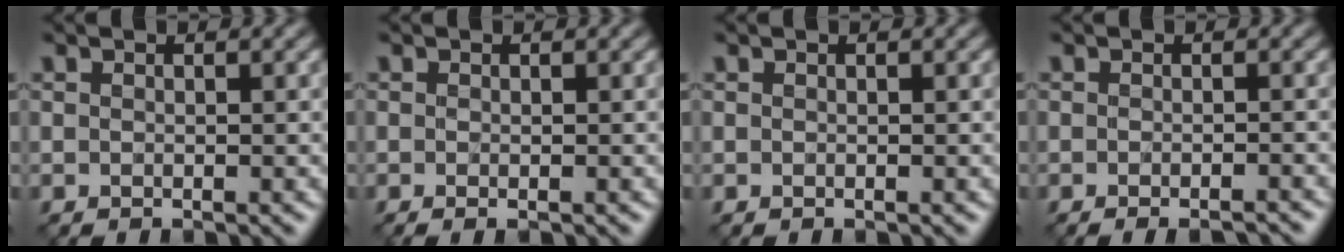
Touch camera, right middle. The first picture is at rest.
{"total": 0.6, "force": [-0.3, 0.1, 0.5], "torque": [-0.013, -0.005, -0.005]}
{"total": 0.0}
{"total": 2.0, "force": [-1.5, 0.2, 1.4], "torque": [-0.019, -0.007, -0.016]}